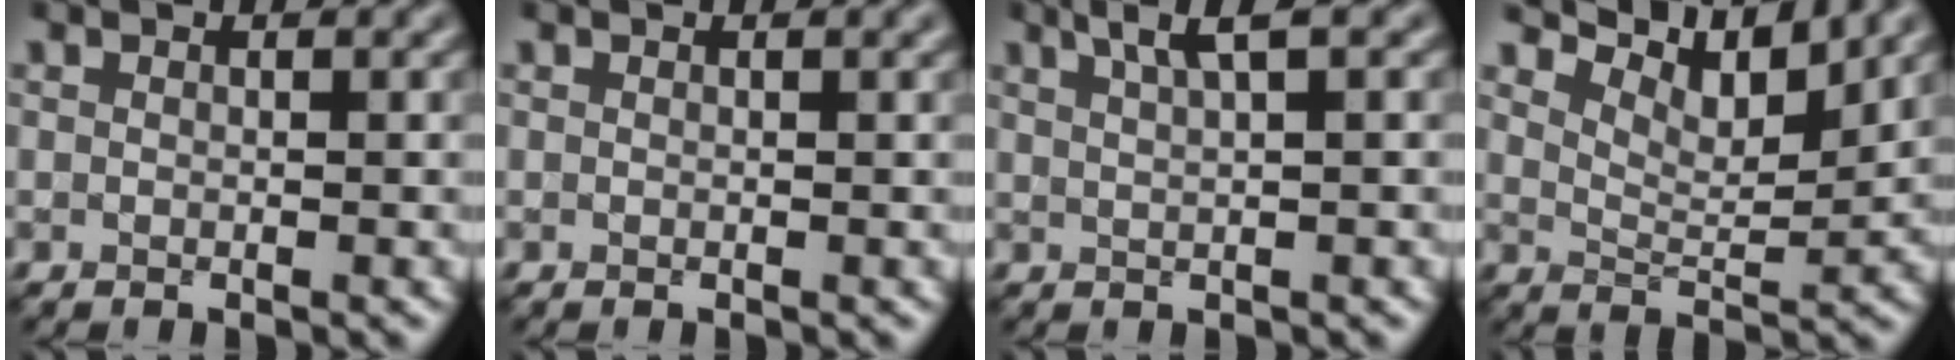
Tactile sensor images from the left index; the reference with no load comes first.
{"total": 0.5, "force": [0.3, 0.1, 0.4], "torque": [-0.002, 0.004, 0.005]}
{"total": 3.0, "force": [1.8, 0.5, 2.3], "torque": [-0.029, 0.006, 0.031]}
{"total": 6.4, "force": [5.7, 1.1, 2.6], "torque": [-0.054, 0.003, 0.092]}